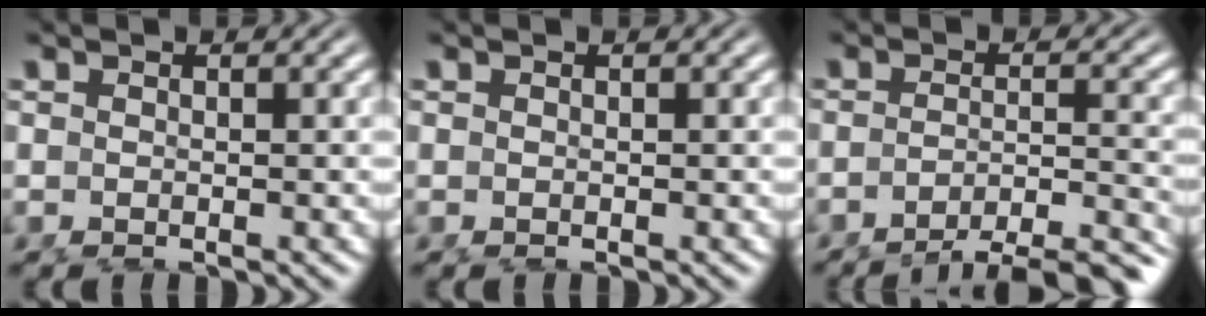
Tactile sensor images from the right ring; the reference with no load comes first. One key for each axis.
{"total": 0.0}
{"total": 9.0, "fx": -7.8, "fy": 2.2, "fz": 4.0, "tx": -0.041, "ty": -0.023, "tz": -0.113}